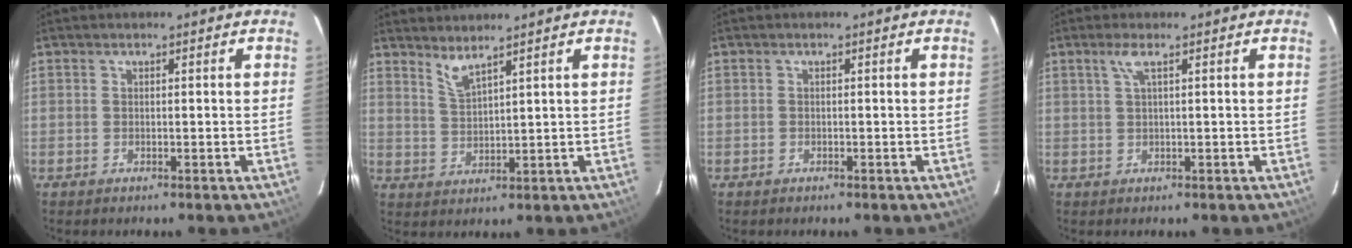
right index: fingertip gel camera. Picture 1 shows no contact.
{"total": 3.5, "force": [3.0, 0.0, 1.7], "torque": [-0.038, -0.004, 0.060]}
{"total": 0.5, "force": [-0.4, 0.3, -0.1], "torque": [0.001, 0.001, -0.008]}
{"total": 1.9, "force": [0.8, -0.3, 1.7], "torque": [-0.033, 0.001, 0.016]}